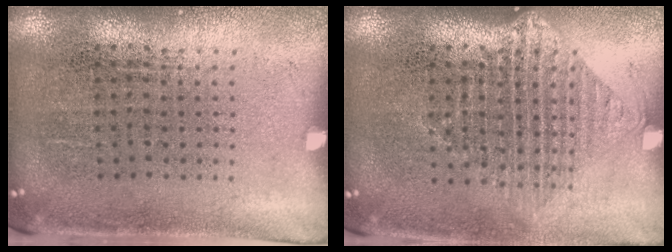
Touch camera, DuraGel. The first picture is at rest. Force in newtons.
{"total": 1.3, "press": 1.1, "slide": 0.6}